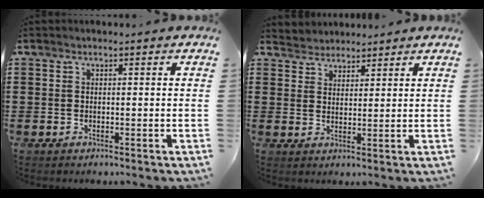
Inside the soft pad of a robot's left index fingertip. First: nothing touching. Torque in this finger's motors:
{"motor_torque": [0.10, -0.08, 0.06, -0.01]}